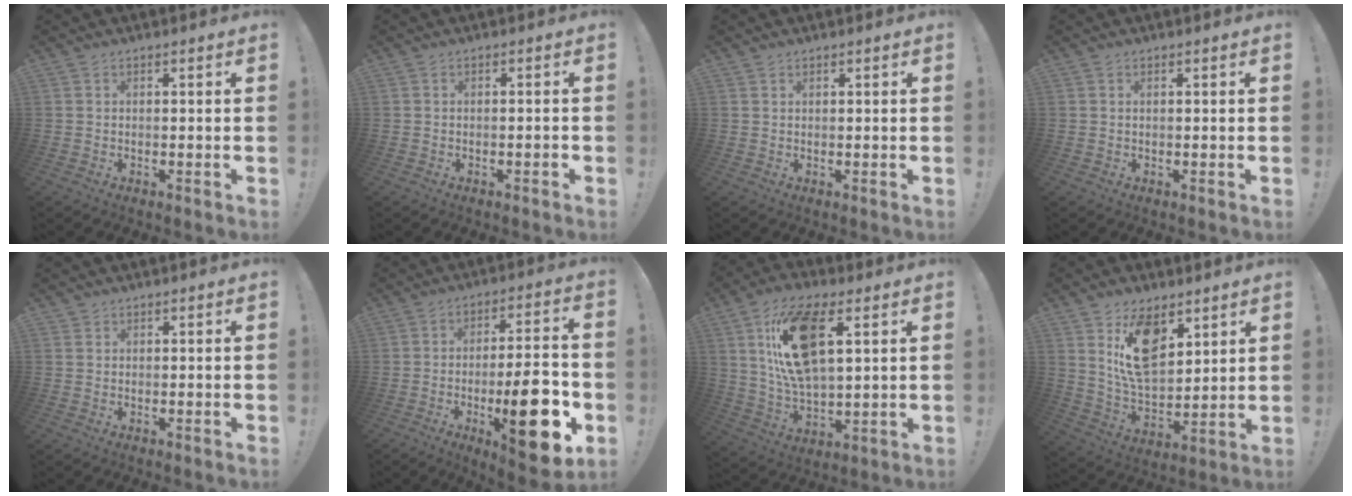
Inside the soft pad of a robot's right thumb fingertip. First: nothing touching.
{"total": 1.1, "force": [-0.7, 0.3, 0.8], "torque": [-0.010, 0.003, -0.011]}
{"total": 0.7, "force": [0.6, 0.4, 0.2], "torque": [0.001, -0.002, 0.010]}
{"total": 0.6, "force": [0.4, 0.0, 0.4], "torque": [-0.009, 0.001, 0.007]}
{"total": 0.8, "force": [0.6, 0.5, 0.1], "torque": [-0.005, 0.000, 0.012]}
{"total": 19.1, "force": [-5.8, 5.7, 17.3], "torque": [-0.240, 0.008, -0.083]}
{"total": 18.9, "force": [7.0, 9.3, 14.9], "torque": [-0.278, -0.014, 0.119]}
{"total": 15.5, "force": [8.0, 9.1, 9.6], "torque": [-0.157, -0.044, 0.150]}